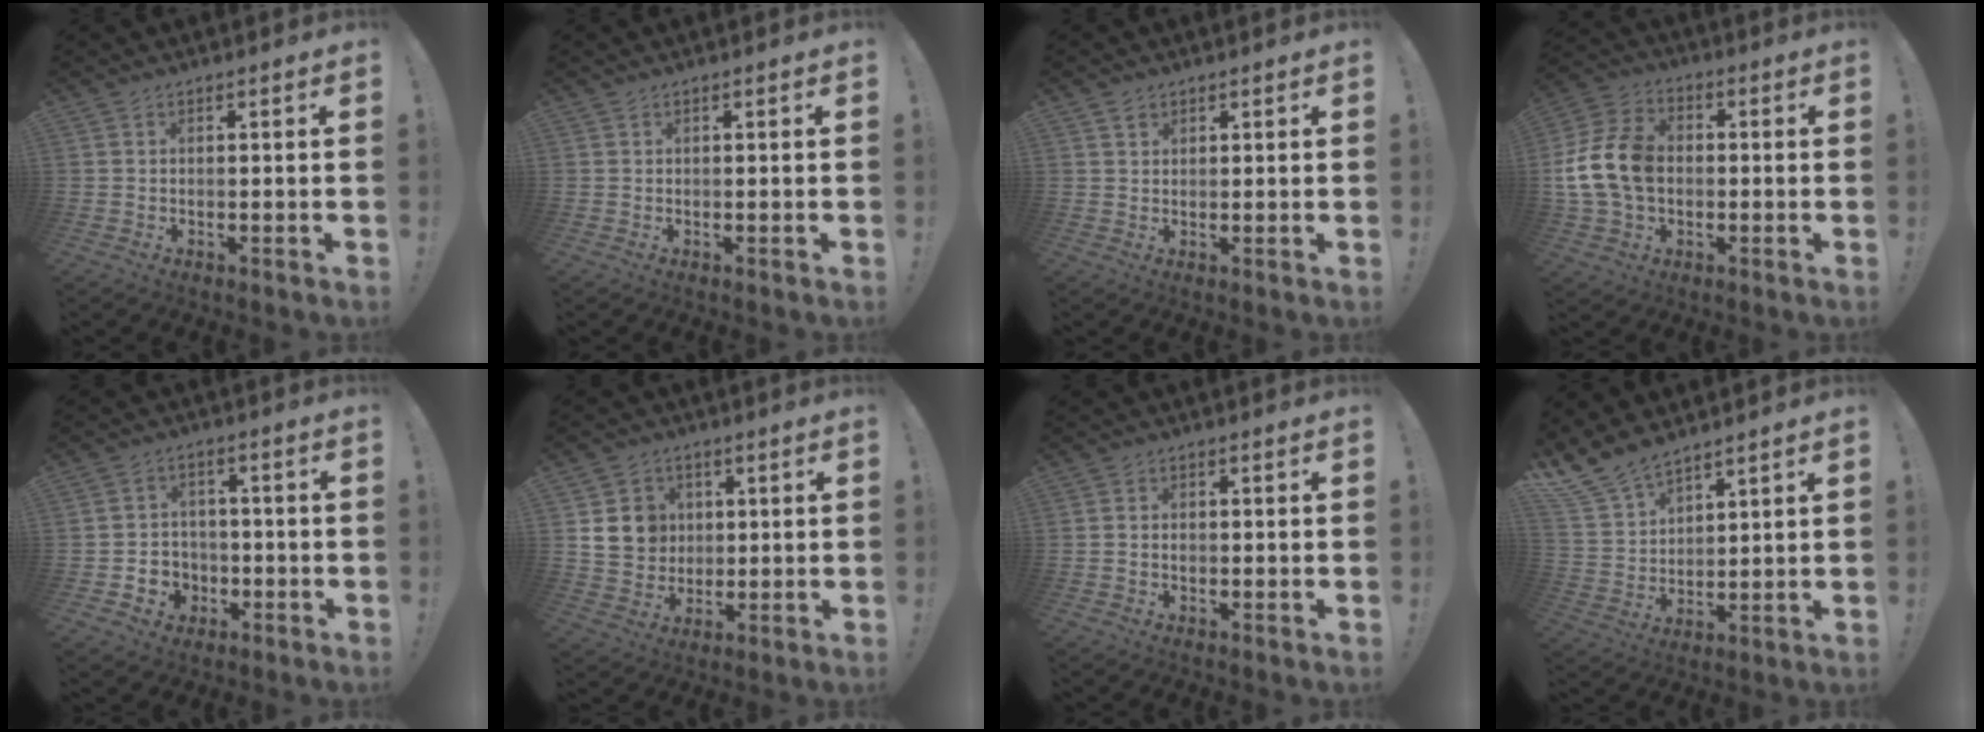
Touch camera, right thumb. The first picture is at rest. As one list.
[{"total": 0.0}, {"total": 1.6, "force": [1.2, 0.9, 0.4], "torque": [0.002, -0.005, 0.022]}, {"total": 15.3, "force": [-0.2, 11.6, 10.0], "torque": [-0.190, 0.018, 0.001]}, {"total": 6.5, "force": [-1.6, 6.1, 1.5], "torque": [-0.022, 0.009, -0.023]}, {"total": 11.1, "force": [2.8, 9.9, 4.1], "torque": [-0.066, -0.003, 0.062]}, {"total": 1.4, "force": [-0.7, 1.1, 0.6], "torque": [-0.002, 0.001, -0.014]}, {"total": 10.3, "force": [8.8, 4.3, 3.1], "torque": [-0.081, -0.053, 0.175]}]